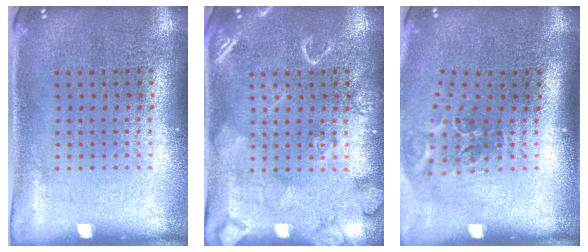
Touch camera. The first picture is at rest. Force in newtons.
{"total": 2.9, "press": 2.9, "slide": 0.4}
{"total": 2.0, "press": 1.2, "slide": 1.7}